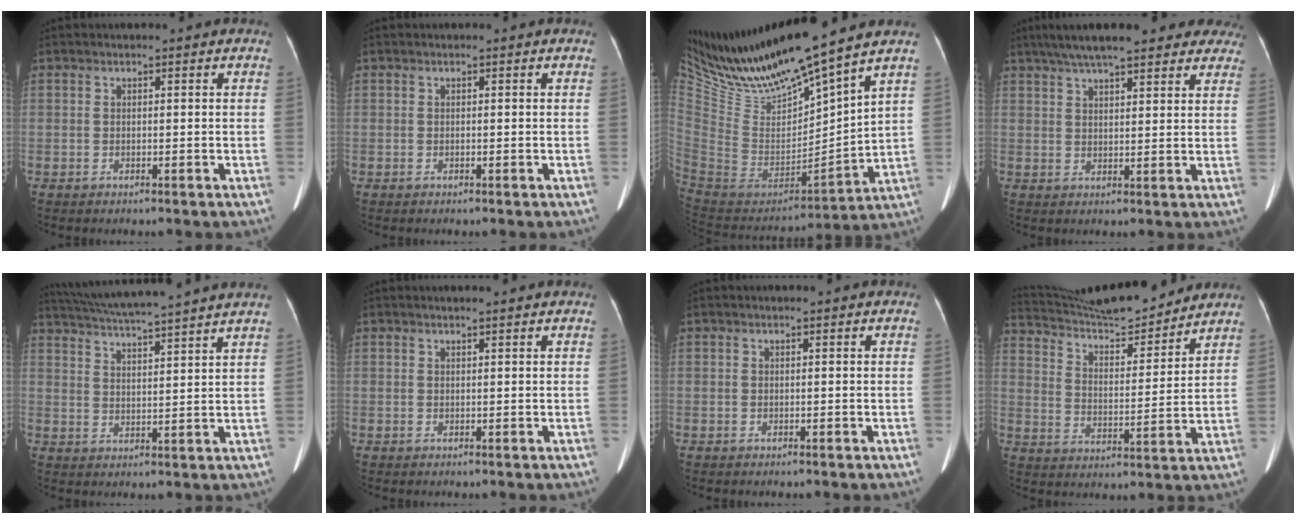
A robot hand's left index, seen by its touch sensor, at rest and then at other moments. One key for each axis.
{"total": 0.0}
{"total": 18.3, "fx": 16.1, "fy": 0.7, "fz": 8.7, "tx": -0.168, "ty": -0.027, "tz": 0.310}
{"total": 20.2, "fx": 16.8, "fy": 4.9, "fz": 10.1, "tx": -0.151, "ty": 0.040, "tz": 0.214}
{"total": 17.7, "fx": 15.9, "fy": -1.2, "fz": 7.8, "tx": -0.145, "ty": 0.006, "tz": 0.227}
{"total": 3.2, "fx": 2.9, "fy": 0.0, "fz": 1.4, "tx": -0.017, "ty": 0.014, "tz": 0.035}
{"total": 1.0, "fx": 0.9, "fy": 0.0, "fz": 0.5, "tx": -0.005, "ty": 0.013, "tz": 0.013}
{"total": 17.8, "fx": 16.8, "fy": 1.0, "fz": 5.5, "tx": -0.102, "ty": 0.003, "tz": 0.267}